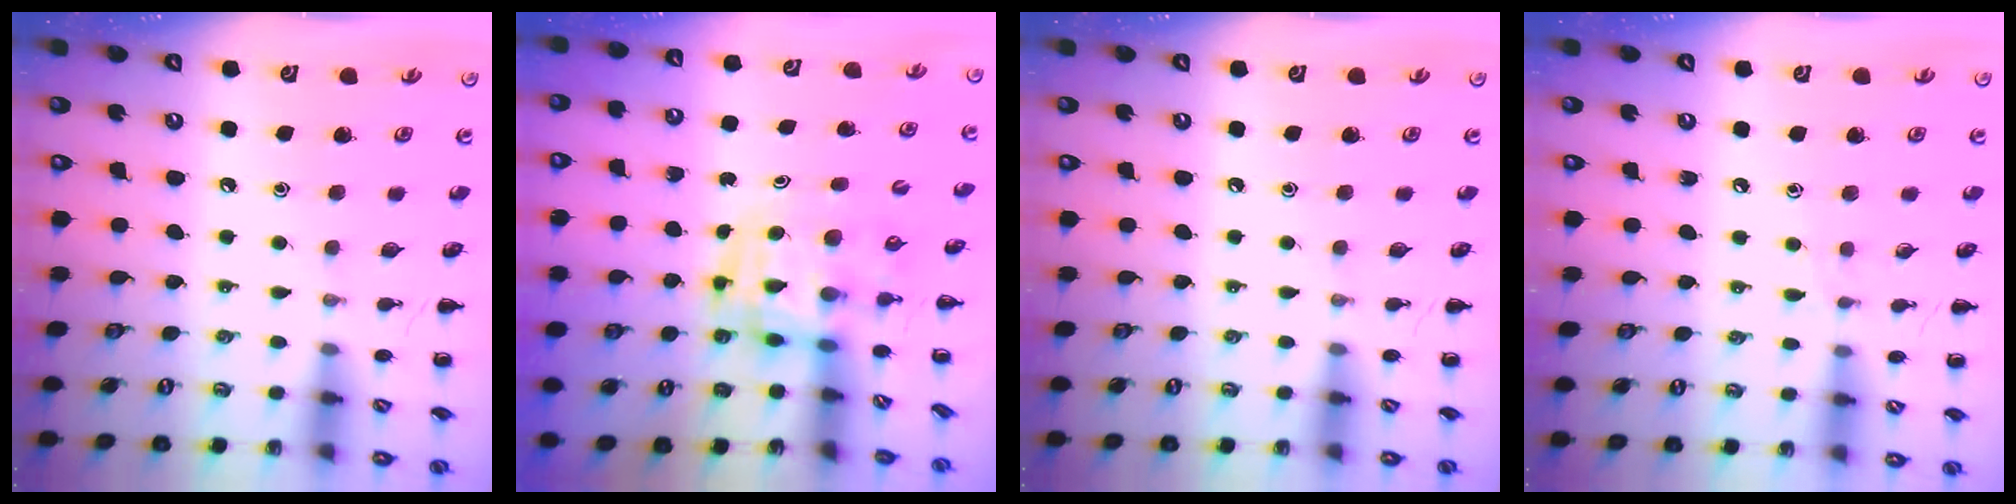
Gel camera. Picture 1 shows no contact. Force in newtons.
{"total": 3.5, "press": 3.5, "slide": 0.6}
{"total": 0.0}
{"total": 4.2, "press": 3.8, "slide": 1.8}